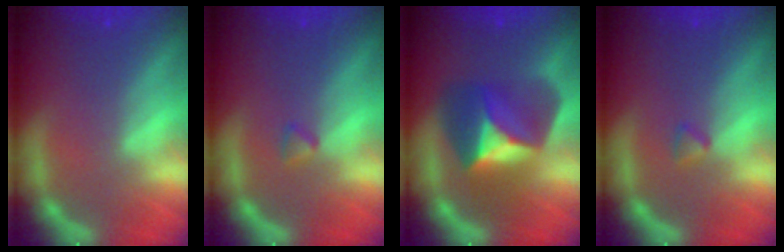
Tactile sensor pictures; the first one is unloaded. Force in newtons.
{"total": 0.9}
{"total": 7.4}
{"total": 0.9}